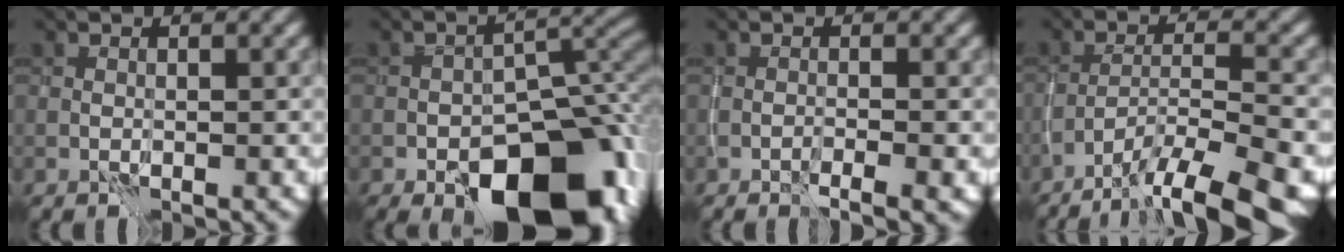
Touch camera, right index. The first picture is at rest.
{"total": 13.6, "force": [-7.4, 7.0, 9.0], "torque": [-0.106, -0.008, -0.114]}
{"total": 1.2, "force": [-0.7, 0.0, 1.0], "torque": [-0.015, -0.001, -0.015]}
{"total": 10.0, "force": [-7.5, 1.9, 6.2], "torque": [-0.095, -0.012, -0.115]}